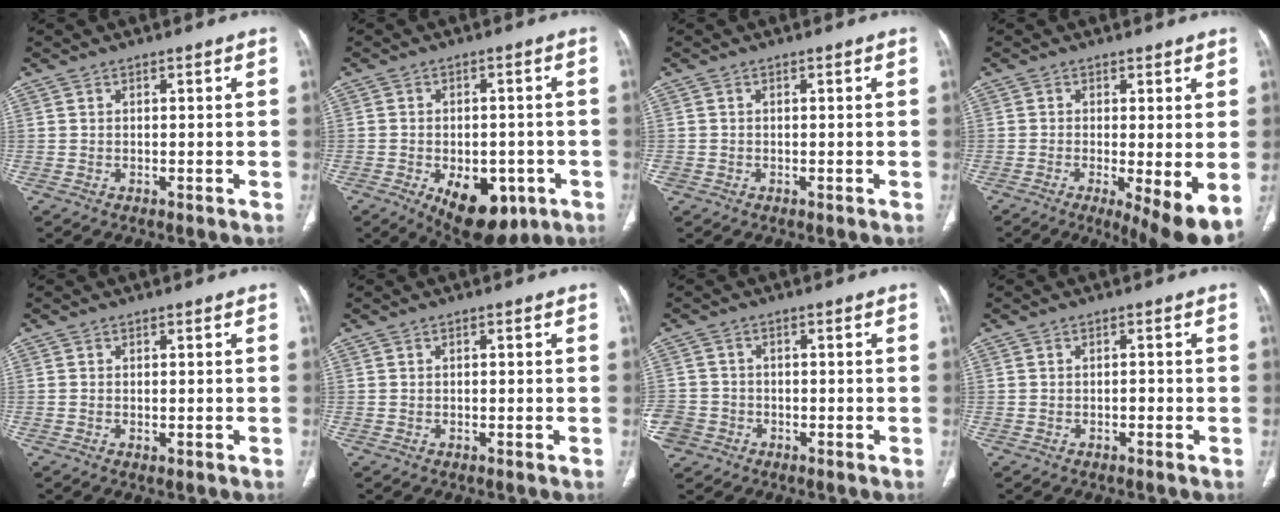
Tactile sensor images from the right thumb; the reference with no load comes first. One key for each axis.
{"total": 13.0, "fx": -5.6, "fy": 7.4, "fz": 9.1, "tx": -0.108, "ty": 0.009, "tz": -0.066}
{"total": 0.7, "fx": -0.2, "fy": 0.7, "fz": 0.1, "tx": -0.002, "ty": 0.003, "tz": -0.004}
{"total": 9.1, "fx": -2.2, "fy": 2.3, "fz": 8.6, "tx": -0.131, "ty": -0.026, "tz": -0.033}
{"total": 0.7, "fx": -0.2, "fy": 0.4, "fz": 0.5, "tx": -0.011, "ty": -0.003, "tz": 0.000}
{"total": 0.0}
{"total": 7.2, "fx": -2.9, "fy": 6.3, "fz": 1.9, "tx": -0.056, "ty": 0.021, "tz": -0.049}
{"total": 0.7, "fx": -0.3, "fy": 0.4, "fz": 0.5, "tx": -0.005, "ty": 0.002, "tz": -0.008}